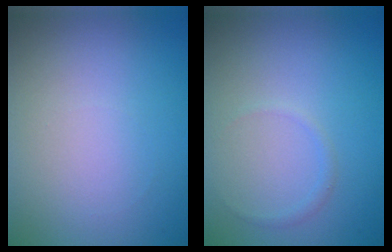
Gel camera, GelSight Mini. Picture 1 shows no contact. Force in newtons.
{"total": 0.7, "press": 0.7, "slide": 0.1}